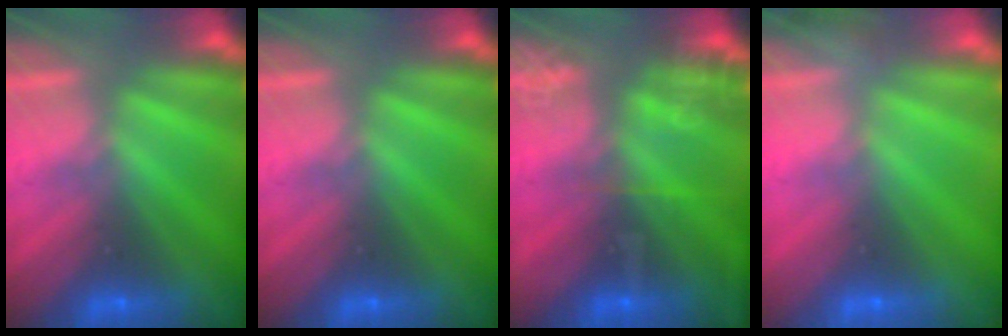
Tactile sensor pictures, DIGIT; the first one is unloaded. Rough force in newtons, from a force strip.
{"total": 0.0}
{"total": 6.3}
{"total": 2.8}